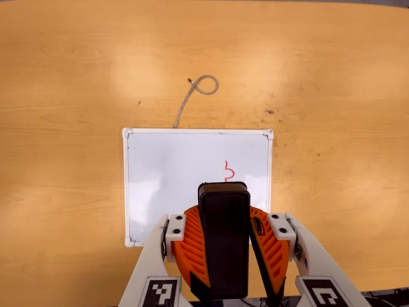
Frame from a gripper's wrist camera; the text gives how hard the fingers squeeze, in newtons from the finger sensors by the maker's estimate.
{"total": 9.7, "left": 9.7, "right": 9.7}